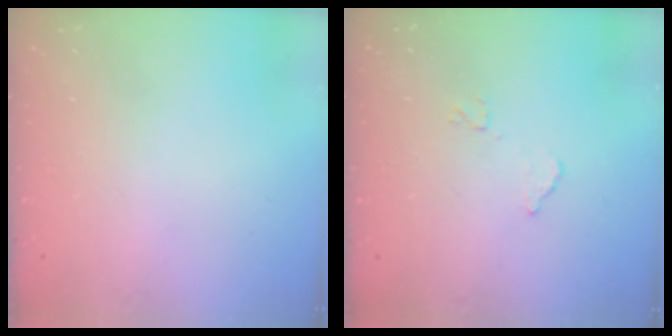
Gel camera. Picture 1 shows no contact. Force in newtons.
{"total": 7.6, "press": 7.6, "slide": 0.3}